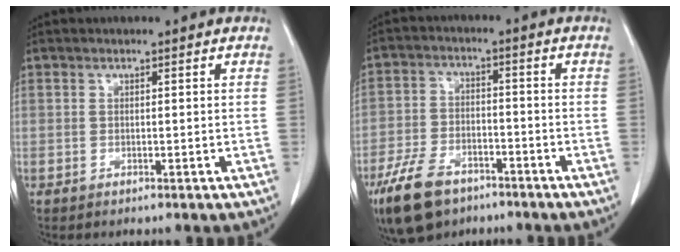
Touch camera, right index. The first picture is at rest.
{"total": 10.4, "force": [-6.9, 5.4, 5.6], "torque": [-0.118, -0.008, -0.121]}